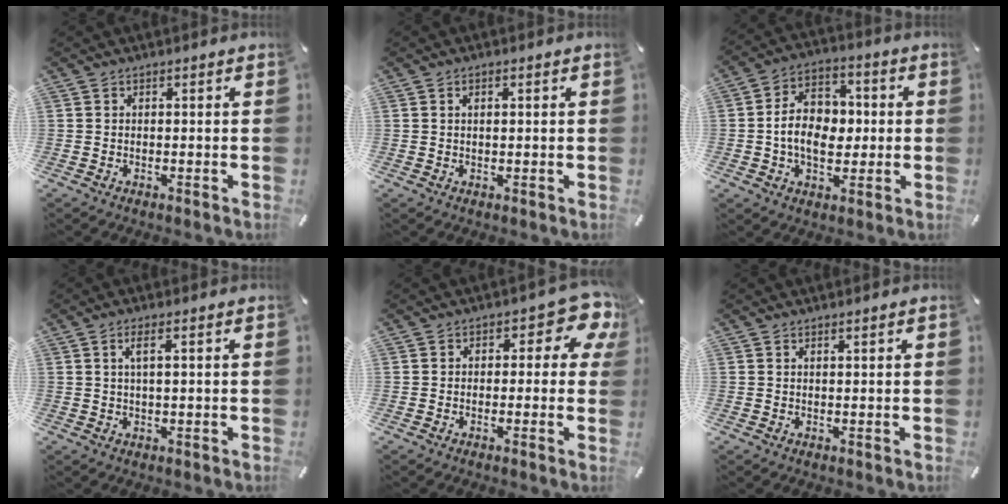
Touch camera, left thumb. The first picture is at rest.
{"total": 1.1, "force": [0.4, 0.5, 1.0], "torque": [-0.019, 0.003, 0.005]}
{"total": 11.5, "force": [-0.7, 8.6, 7.7], "torque": [-0.130, 0.018, -0.009]}
{"total": 3.1, "force": [1.0, 0.6, 2.9], "torque": [-0.060, 0.002, 0.015]}
{"total": 7.8, "force": [3.0, 4.1, 6.0], "torque": [-0.079, -0.015, 0.049]}
{"total": 0.6, "force": [0.5, -0.1, 0.4], "torque": [-0.006, -0.003, 0.009]}